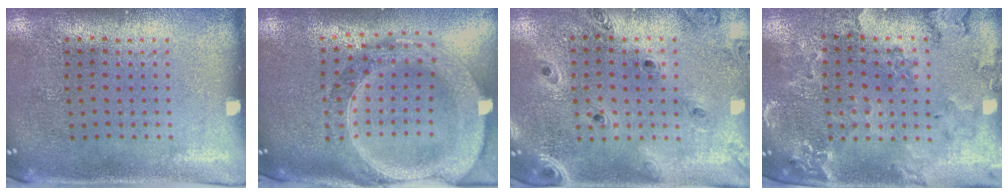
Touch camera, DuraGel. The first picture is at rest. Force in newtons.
{"total": 3.0, "press": 2.6, "slide": 1.7}
{"total": 1.3, "press": 1.3, "slide": 0.2}
{"total": 0.9, "press": 0.9, "slide": 0.2}